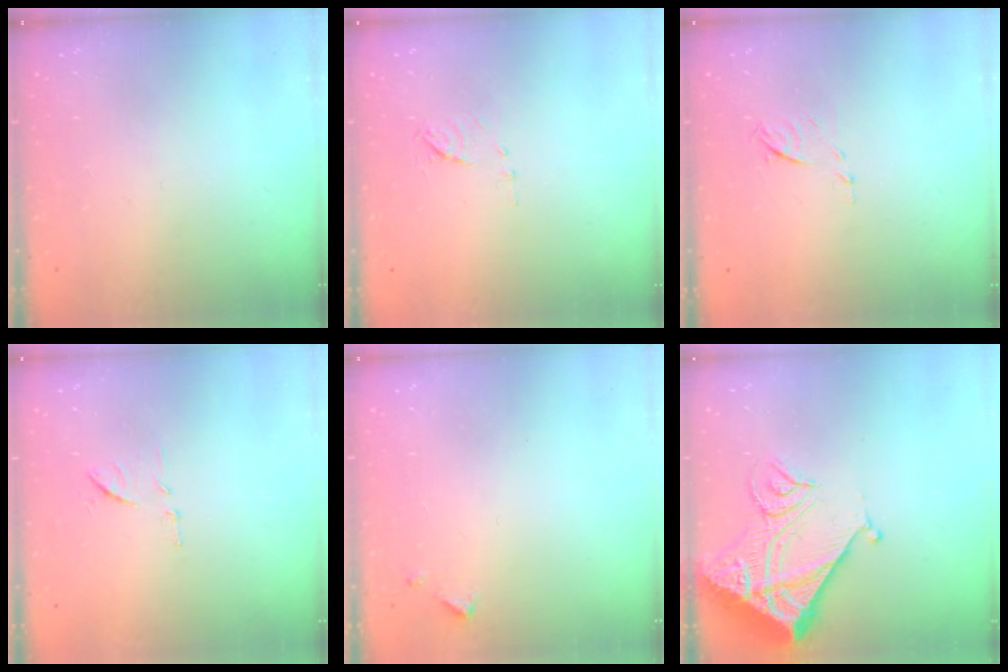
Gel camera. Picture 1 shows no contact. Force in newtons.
{"total": 5.3, "press": 5.3, "slide": 0.6}
{"total": 5.5, "press": 5.5, "slide": 0.8}
{"total": 8.2, "press": 8.2, "slide": 0.6}
{"total": 3.2, "press": 3.2, "slide": 0.3}
{"total": 14.7, "press": 14.6, "slide": 1.7}